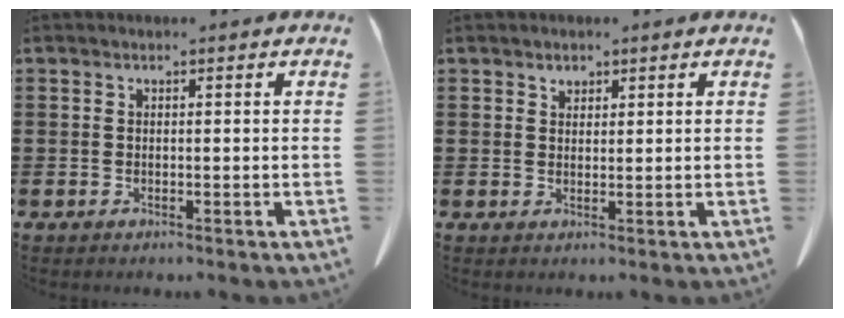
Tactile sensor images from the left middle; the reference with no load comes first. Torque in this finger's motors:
{"motor_torque": [0.18, 0.15, 0.00, 0.01]}